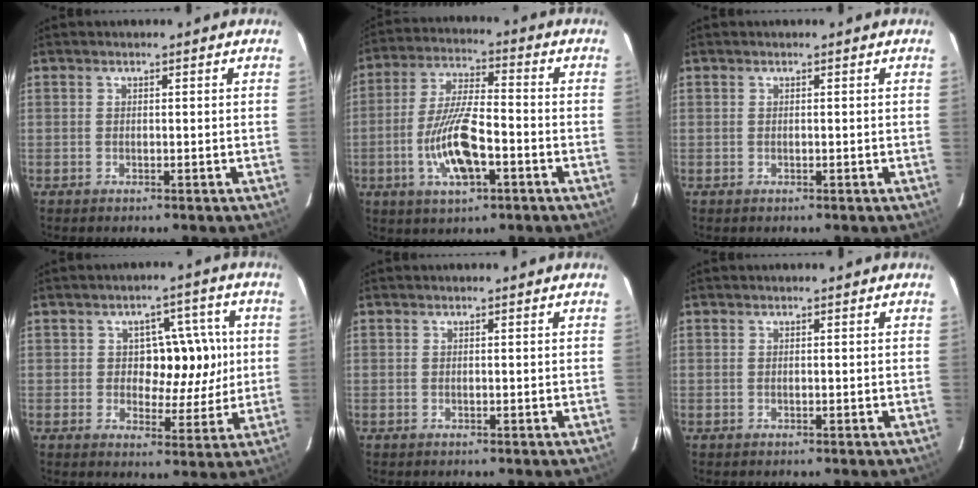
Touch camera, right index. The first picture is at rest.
{"total": 11.3, "force": [-3.7, 3.0, 10.2], "torque": [-0.206, 0.000, -0.065]}
{"total": 0.0}
{"total": 8.3, "force": [0.8, 5.2, 6.5], "torque": [-0.072, 0.025, 0.018]}
{"total": 0.0}
{"total": 0.0}